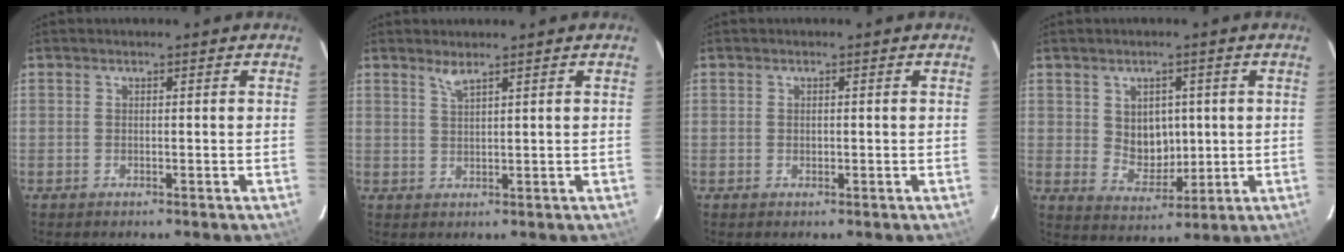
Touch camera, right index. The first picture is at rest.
{"total": 1.9, "force": [1.6, 0.0, 1.1], "torque": [-0.022, -0.001, 0.030]}
{"total": 0.6, "force": [0.1, 0.4, 0.4], "torque": [-0.006, 0.004, 0.003]}
{"total": 6.7, "force": [1.2, 5.5, 3.7], "torque": [-0.060, 0.005, 0.035]}